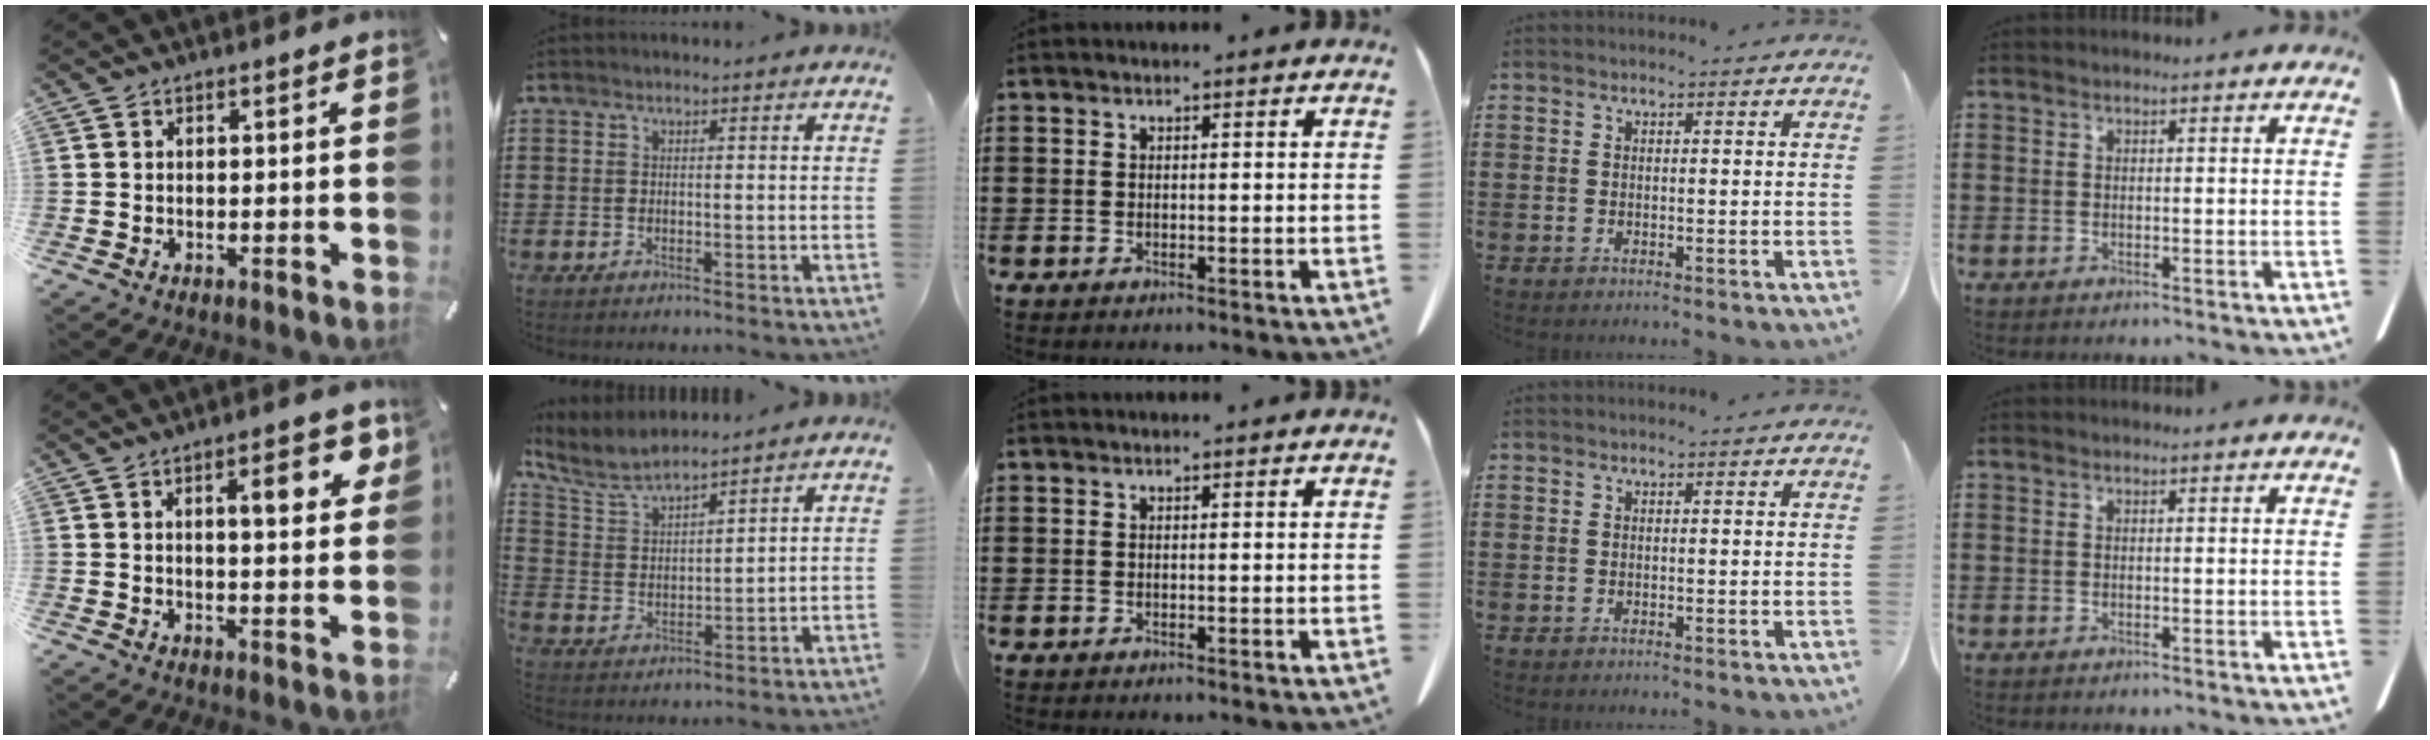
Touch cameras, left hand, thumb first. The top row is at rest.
{"thumb": {"total": 9.0, "force": [3.8, 3.0, 7.6], "torque": [-0.104, -0.009, 0.055]}, "index": {"total": 5.7, "force": [5.1, 0.9, 2.3], "torque": [-0.066, -0.019, 0.090]}}